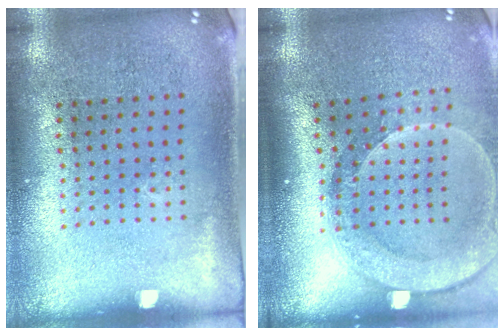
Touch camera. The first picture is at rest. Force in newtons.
{"total": 2.5, "press": 1.9, "slide": 1.6}